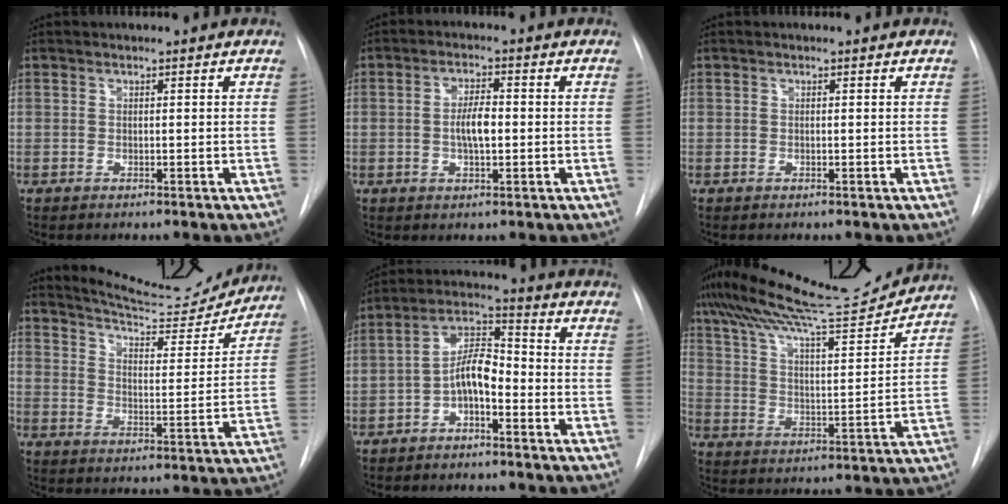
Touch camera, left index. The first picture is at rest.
{"total": 4.2, "force": [-0.4, 1.3, 4.0], "torque": [-0.077, 0.003, -0.008]}
{"total": 0.0}
{"total": 14.6, "force": [14.2, 1.6, 2.8], "torque": [-0.040, -0.032, 0.193]}
{"total": 6.6, "force": [-2.6, 2.5, 5.6], "torque": [-0.109, 0.024, -0.048]}
{"total": 18.0, "force": [16.5, 0.3, 7.0], "torque": [-0.131, -0.008, 0.258]}